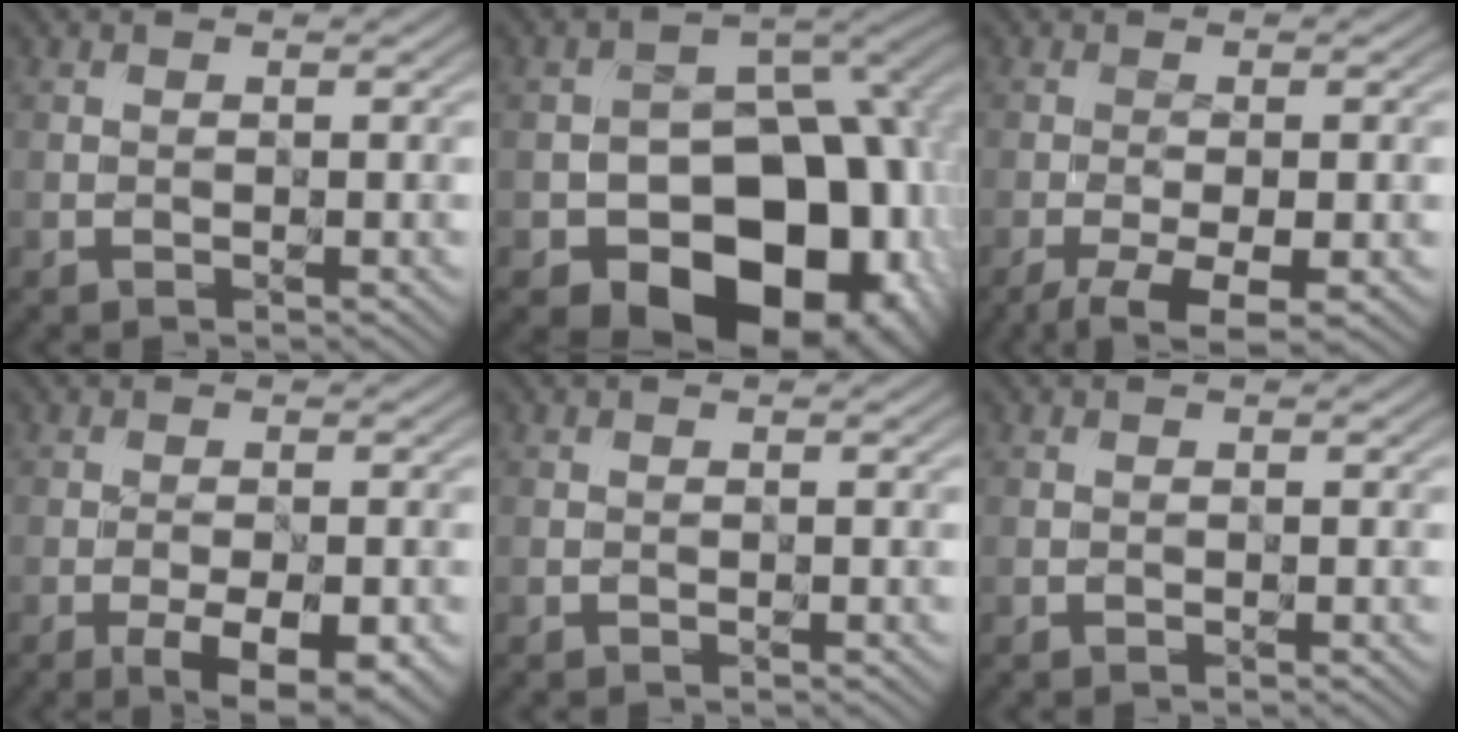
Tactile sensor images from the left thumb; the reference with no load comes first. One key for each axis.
{"total": 19.7, "fx": -8.0, "fy": 14.1, "fz": 11.1, "tx": -0.112, "ty": -0.026, "tz": -0.121}
{"total": 6.1, "fx": -3.6, "fy": 1.6, "fz": 4.6, "tx": -0.081, "ty": -0.014, "tz": -0.052}
{"total": 6.2, "fx": -2.9, "fy": 2.2, "fz": 5.1, "tx": -0.079, "ty": -0.010, "tz": -0.033}
{"total": 0.0}
{"total": 0.0}